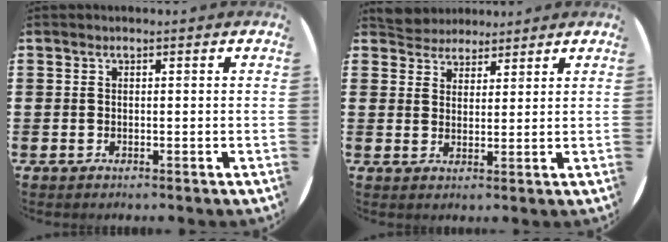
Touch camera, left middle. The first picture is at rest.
{"total": 3.6, "force": [3.3, 1.3, -0.5], "torque": [-0.003, -0.004, 0.064]}